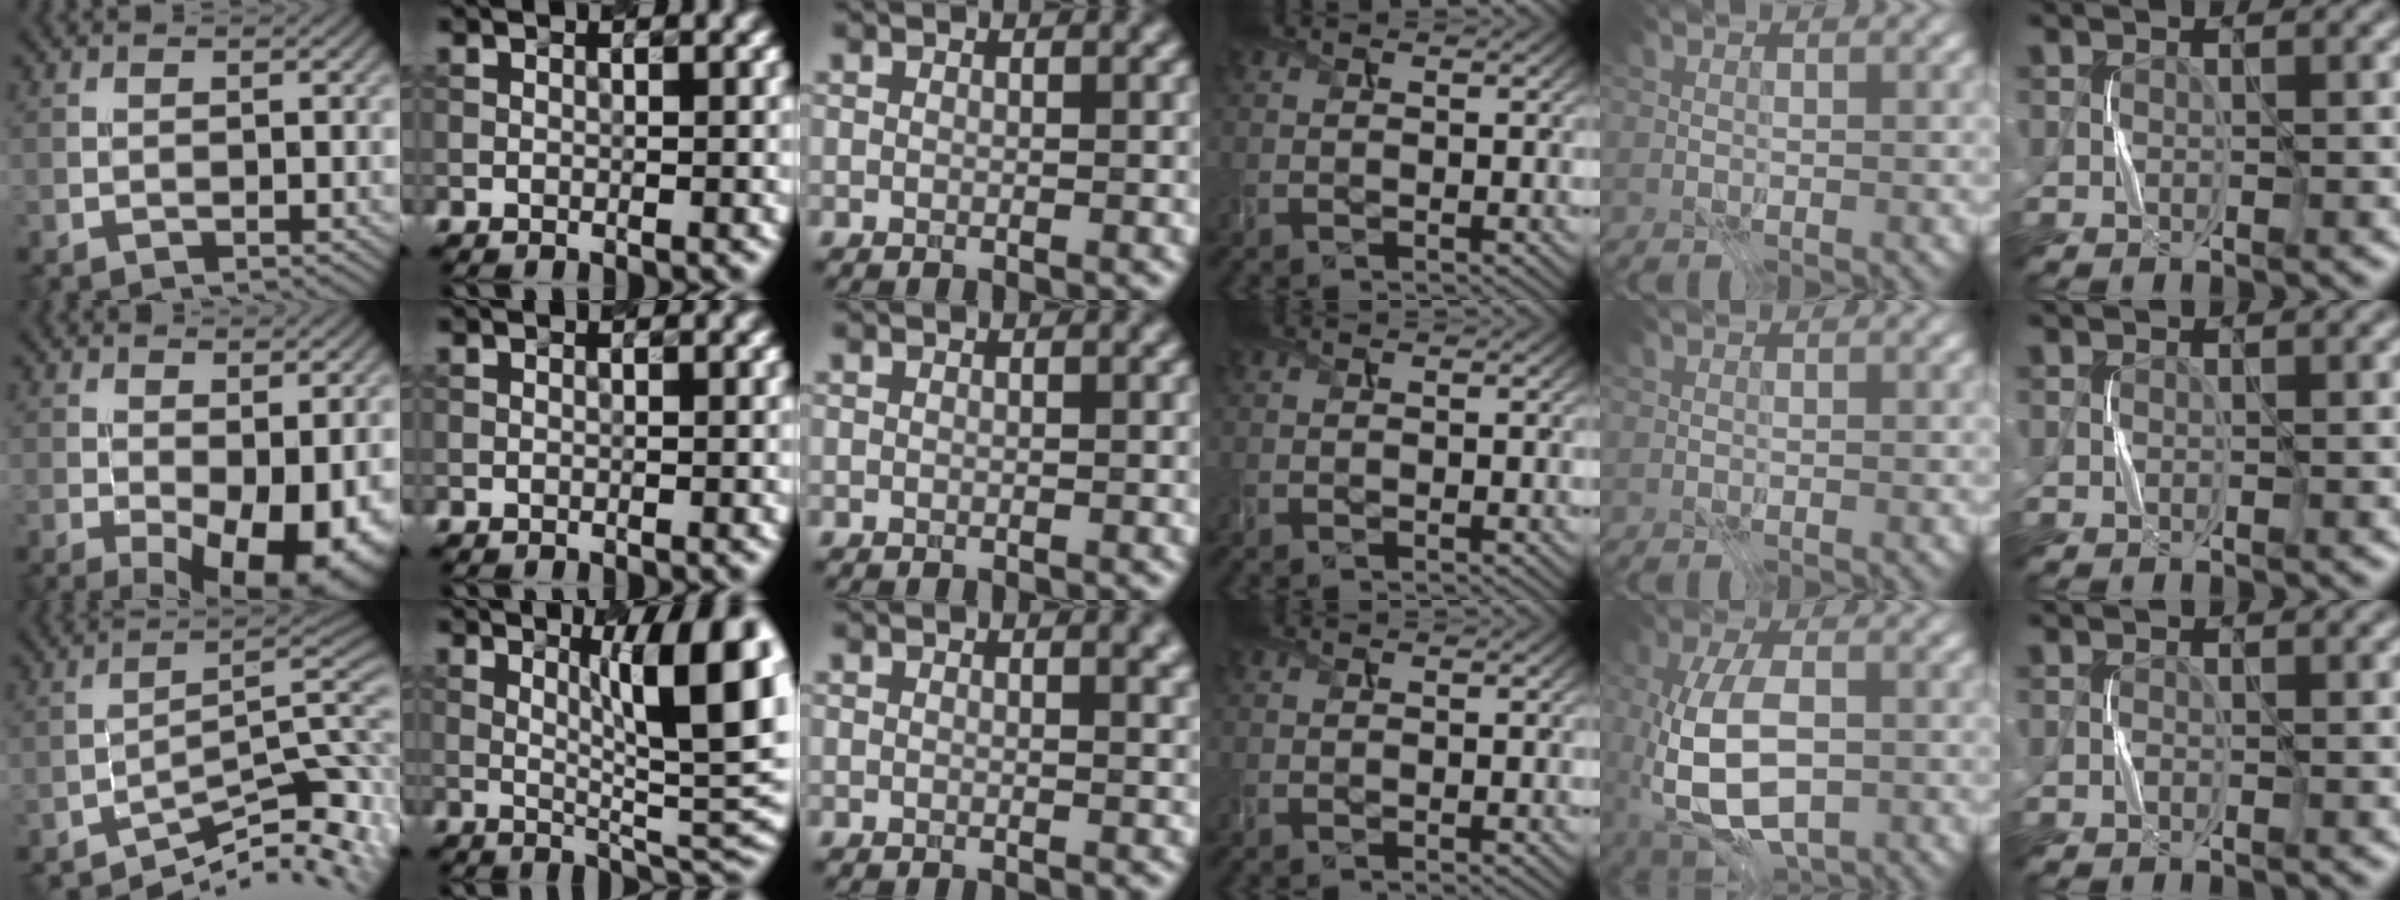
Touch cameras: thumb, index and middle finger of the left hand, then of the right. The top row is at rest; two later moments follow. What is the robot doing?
{"motion": "press", "object": "syringe"}